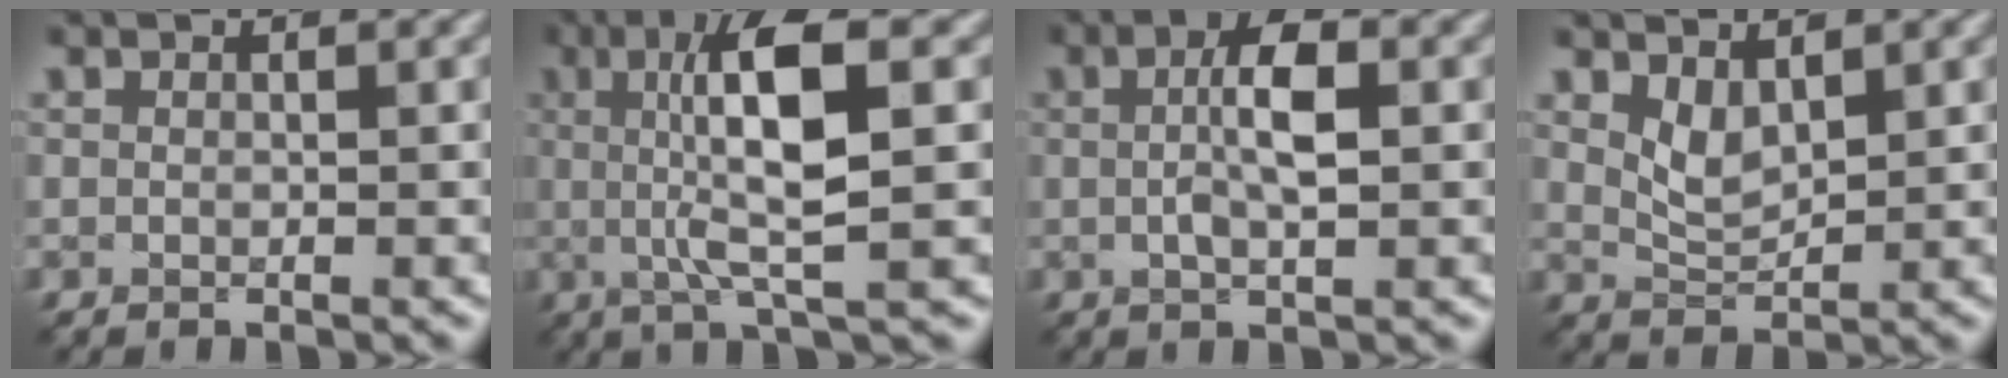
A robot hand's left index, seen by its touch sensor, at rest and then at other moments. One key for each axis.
{"total": 8.1, "fx": 1.0, "fy": 1.8, "fz": 7.8, "tx": -0.132, "ty": 0.002, "tz": 0.018}
{"total": 3.9, "fx": 0.3, "fy": 1.1, "fz": 3.7, "tx": -0.072, "ty": 0.004, "tz": 0.002}
{"total": 2.1, "fx": 1.3, "fy": 1.0, "fz": 1.4, "tx": -0.033, "ty": -0.009, "tz": 0.033}